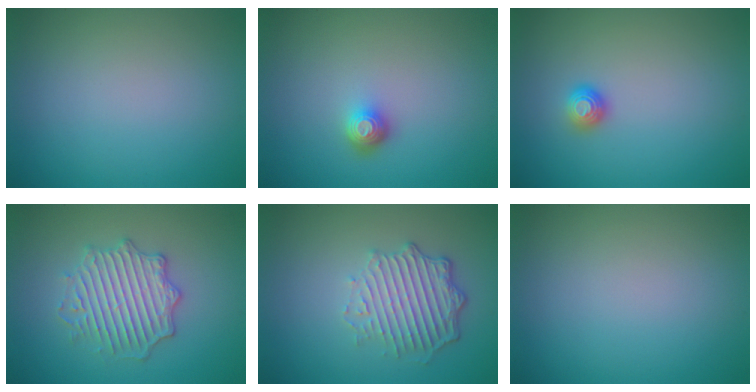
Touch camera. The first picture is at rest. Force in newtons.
{"total": 1.8, "press": 1.3, "slide": 1.2}
{"total": 1.1, "press": 1.0, "slide": 0.3}
{"total": 4.3, "press": 4.1, "slide": 1.2}
{"total": 4.9, "press": 3.7, "slide": 3.2}
{"total": 0.0}